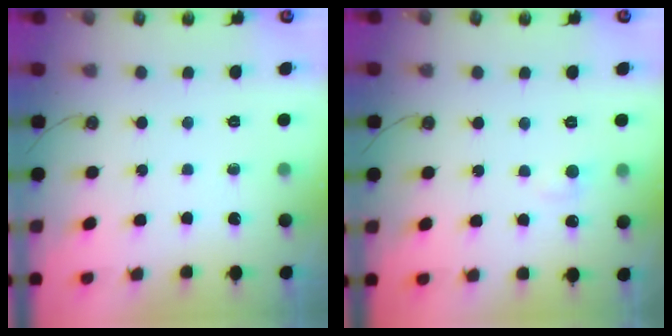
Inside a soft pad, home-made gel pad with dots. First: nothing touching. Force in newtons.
{"total": 1.1, "press": 0.8, "slide": 0.8}